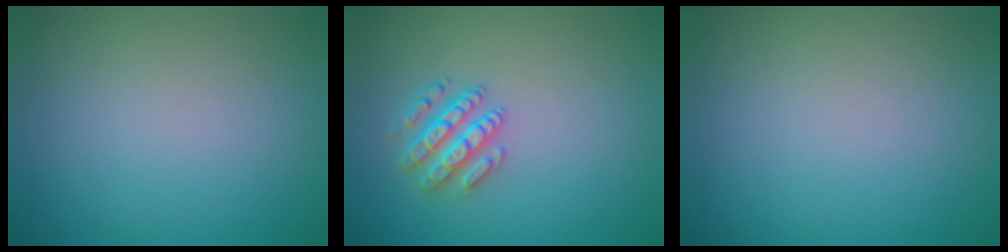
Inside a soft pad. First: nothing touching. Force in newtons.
{"total": 2.9, "press": 2.9, "slide": 0.7}
{"total": 0.0}